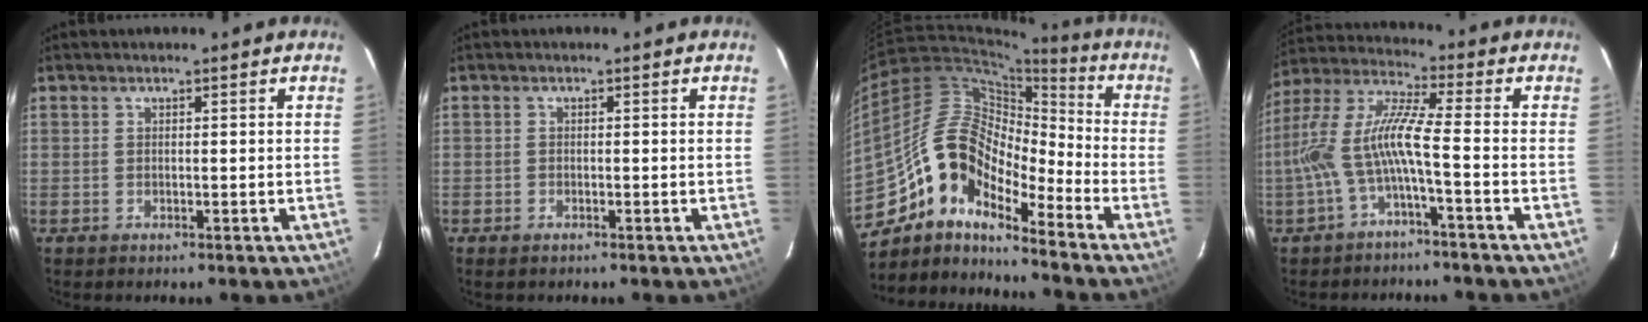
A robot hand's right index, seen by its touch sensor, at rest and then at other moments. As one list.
[{"total": 0.9, "force": [-0.7, 0.5, 0.3], "torque": [-0.007, -0.002, -0.015]}, {"total": 15.6, "force": [-10.7, 6.8, 9.1], "torque": [-0.156, 0.007, -0.218]}, {"total": 10.3, "force": [-3.3, 0.6, 9.7], "torque": [-0.209, 0.012, -0.067]}]